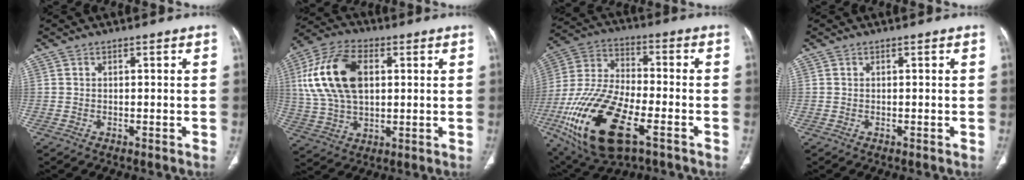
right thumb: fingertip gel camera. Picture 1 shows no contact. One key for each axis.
{"total": 17.4, "fx": 3.6, "fy": 10.5, "fz": 13.4, "tx": -0.260, "ty": 0.010, "tz": 0.067}
{"total": 23.9, "fx": -9.8, "fy": 10.9, "fz": 18.9, "tx": -0.399, "ty": 0.016, "tz": -0.168}
{"total": 0.0}